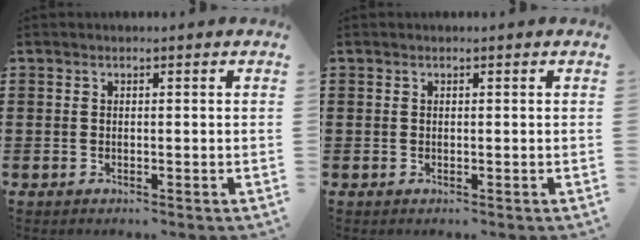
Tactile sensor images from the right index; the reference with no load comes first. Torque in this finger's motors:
{"motor_torque": [0.00, 0.00, 0.00, 0.00]}